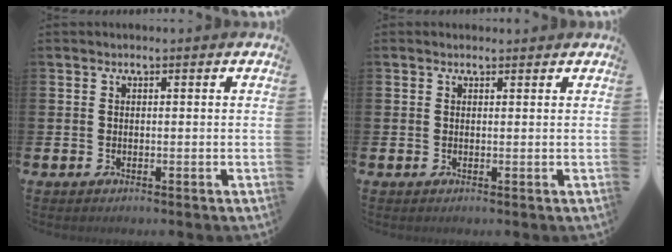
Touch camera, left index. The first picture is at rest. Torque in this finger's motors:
{"motor_torque": [0.83, -1.09, -0.01, -0.01]}